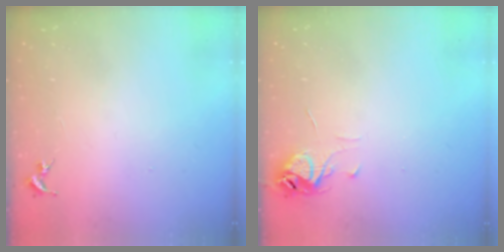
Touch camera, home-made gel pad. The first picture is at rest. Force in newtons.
{"total": 6.4, "press": 6.4, "slide": 0.5}